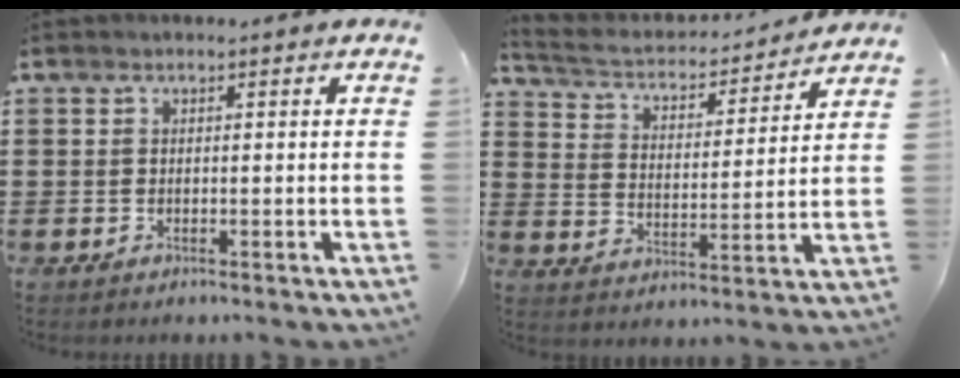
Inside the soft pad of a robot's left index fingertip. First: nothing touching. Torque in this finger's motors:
{"motor_torque": [0.36, 0.35, 0.08, 0.03]}